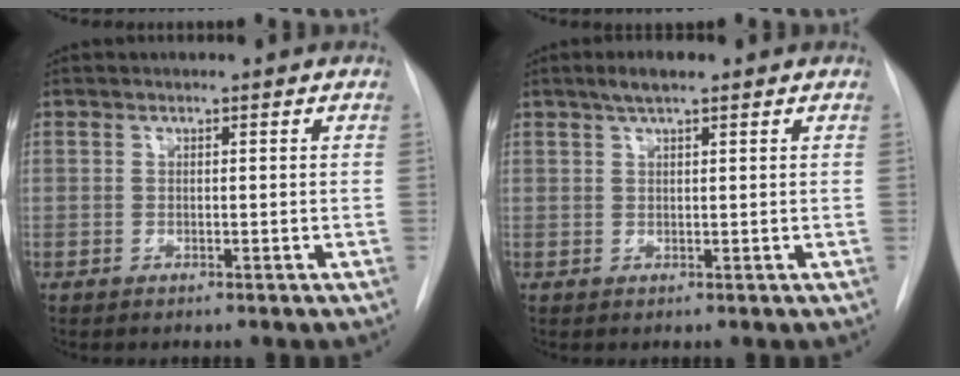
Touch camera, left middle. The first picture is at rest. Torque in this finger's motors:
{"motor_torque": [0.37, -0.32, 0.01, 0.03]}